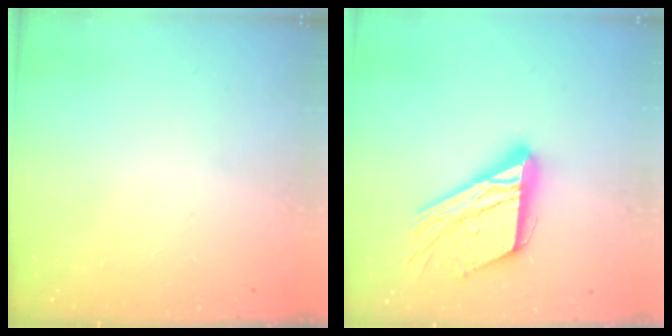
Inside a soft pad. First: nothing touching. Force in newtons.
{"total": 19.3, "press": 19.2, "slide": 1.8}